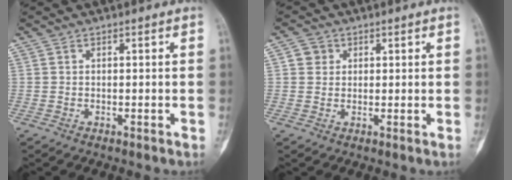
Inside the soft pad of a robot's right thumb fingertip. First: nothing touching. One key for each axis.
{"total": 2.7, "fx": 0.7, "fy": 2.6, "fz": 0.6, "tx": 0.012, "ty": 0.001, "tz": 0.006}